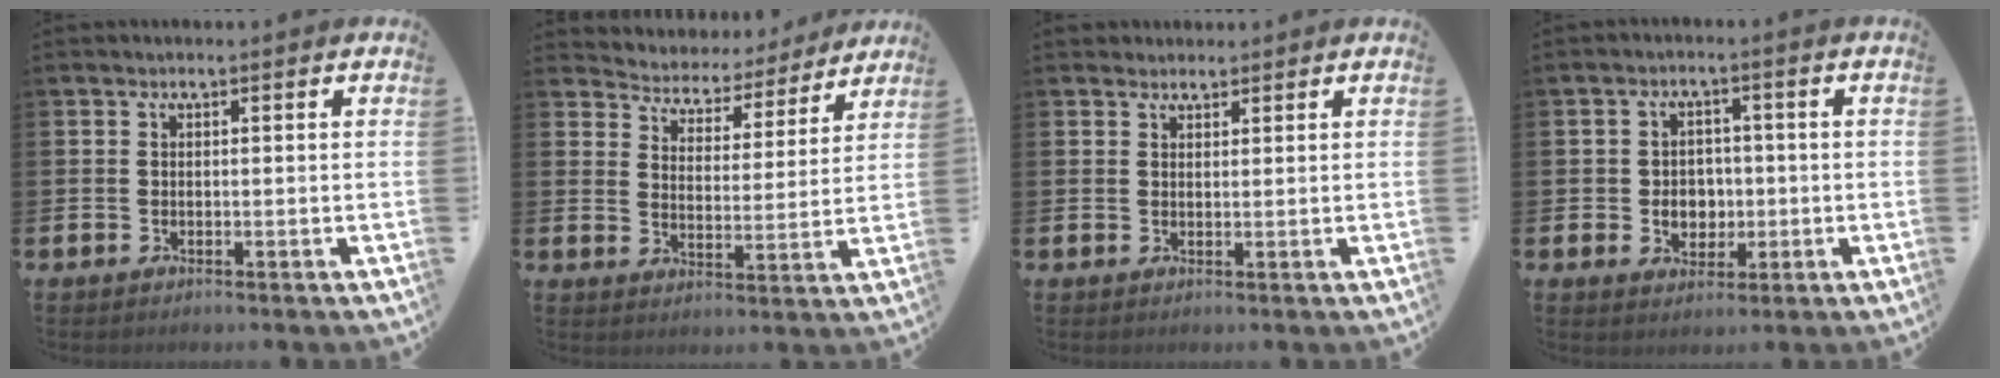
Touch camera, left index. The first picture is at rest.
{"total": 4.9, "force": [4.7, 1.6, -0.3], "torque": [-0.018, -0.046, 0.074]}
{"total": 1.6, "force": [1.4, 0.6, -0.3], "torque": [0.010, -0.003, 0.026]}
{"total": 3.4, "force": [-0.6, 3.1, 1.3], "torque": [-0.021, 0.003, -0.020]}